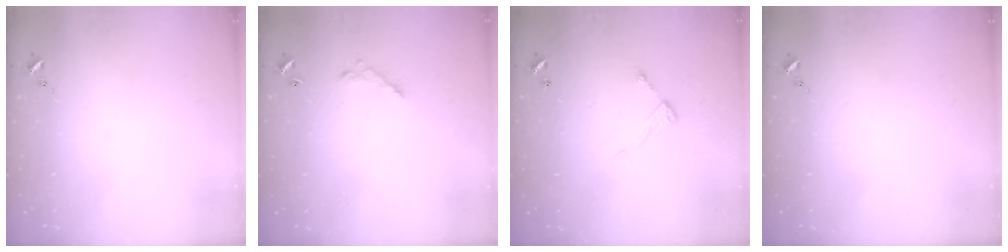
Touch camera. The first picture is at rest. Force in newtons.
{"total": 5.2, "press": 5.2, "slide": 0.2}
{"total": 6.6, "press": 6.6, "slide": 0.3}
{"total": 0.0}